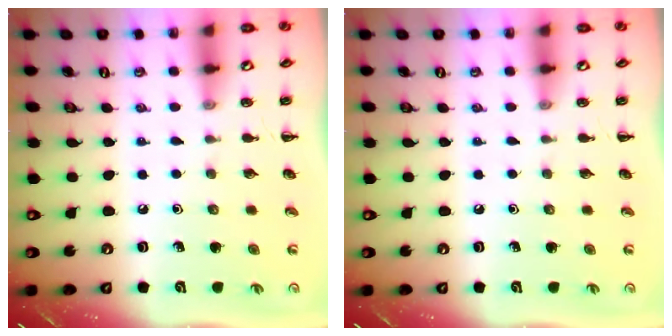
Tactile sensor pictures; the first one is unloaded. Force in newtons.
{"total": 0.0}